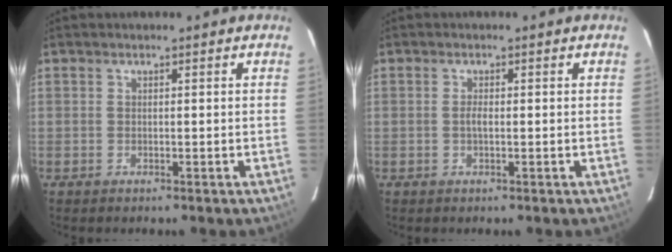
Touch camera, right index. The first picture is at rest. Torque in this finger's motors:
{"motor_torque": [0.20, -0.02, 0.22, 0.04]}